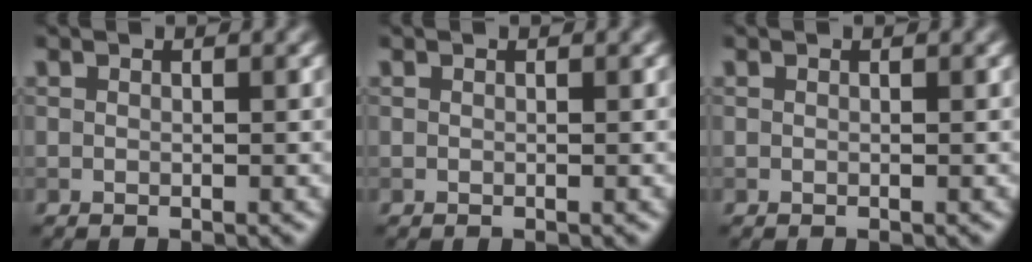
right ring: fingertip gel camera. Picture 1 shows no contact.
{"total": 0.0}
{"total": 0.0}